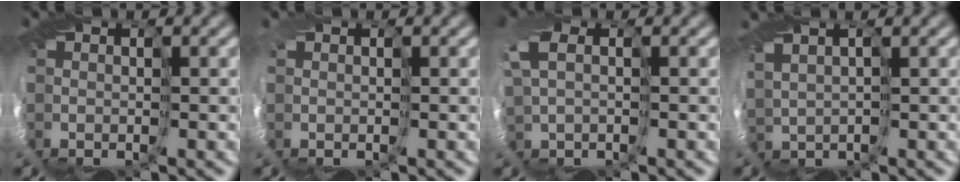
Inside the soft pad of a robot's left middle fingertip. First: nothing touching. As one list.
[{"total": 1.5, "force": [-0.2, -1.0, -1.1], "torque": [0.028, -0.005, -0.001]}, {"total": 1.0, "force": [0.4, -0.1, 0.9], "torque": [-0.051, -0.005, 0.014]}, {"total": 2.7, "force": [1.0, -1.9, -1.6], "torque": [0.013, 0.007, 0.023]}]